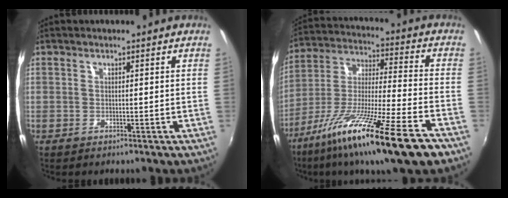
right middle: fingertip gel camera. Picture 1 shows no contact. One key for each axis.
{"total": 21.8, "fx": -13.5, "fy": 1.8, "fz": 17.0, "tx": -0.310, "ty": -0.057, "tz": -0.236}